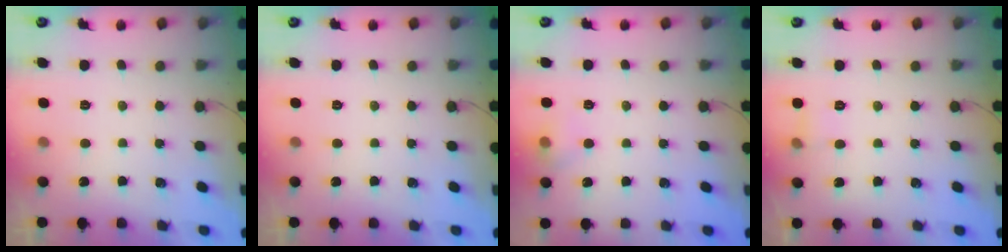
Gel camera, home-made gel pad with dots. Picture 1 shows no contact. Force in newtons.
{"total": 0.0}
{"total": 5.8, "press": 5.7, "slide": 1.4}
{"total": 4.4, "press": 4.1, "slide": 1.6}